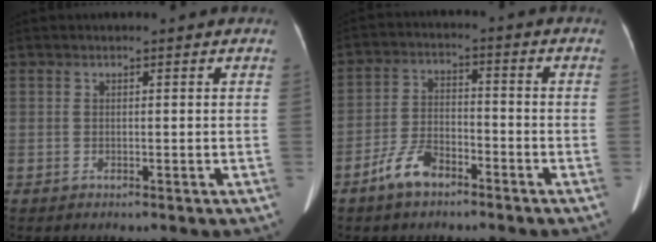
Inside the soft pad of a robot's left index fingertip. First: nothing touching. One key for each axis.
{"total": 6.6, "fx": -4.6, "fy": 2.9, "fz": 3.8, "tx": -0.085, "ty": 0.004, "tz": -0.087}